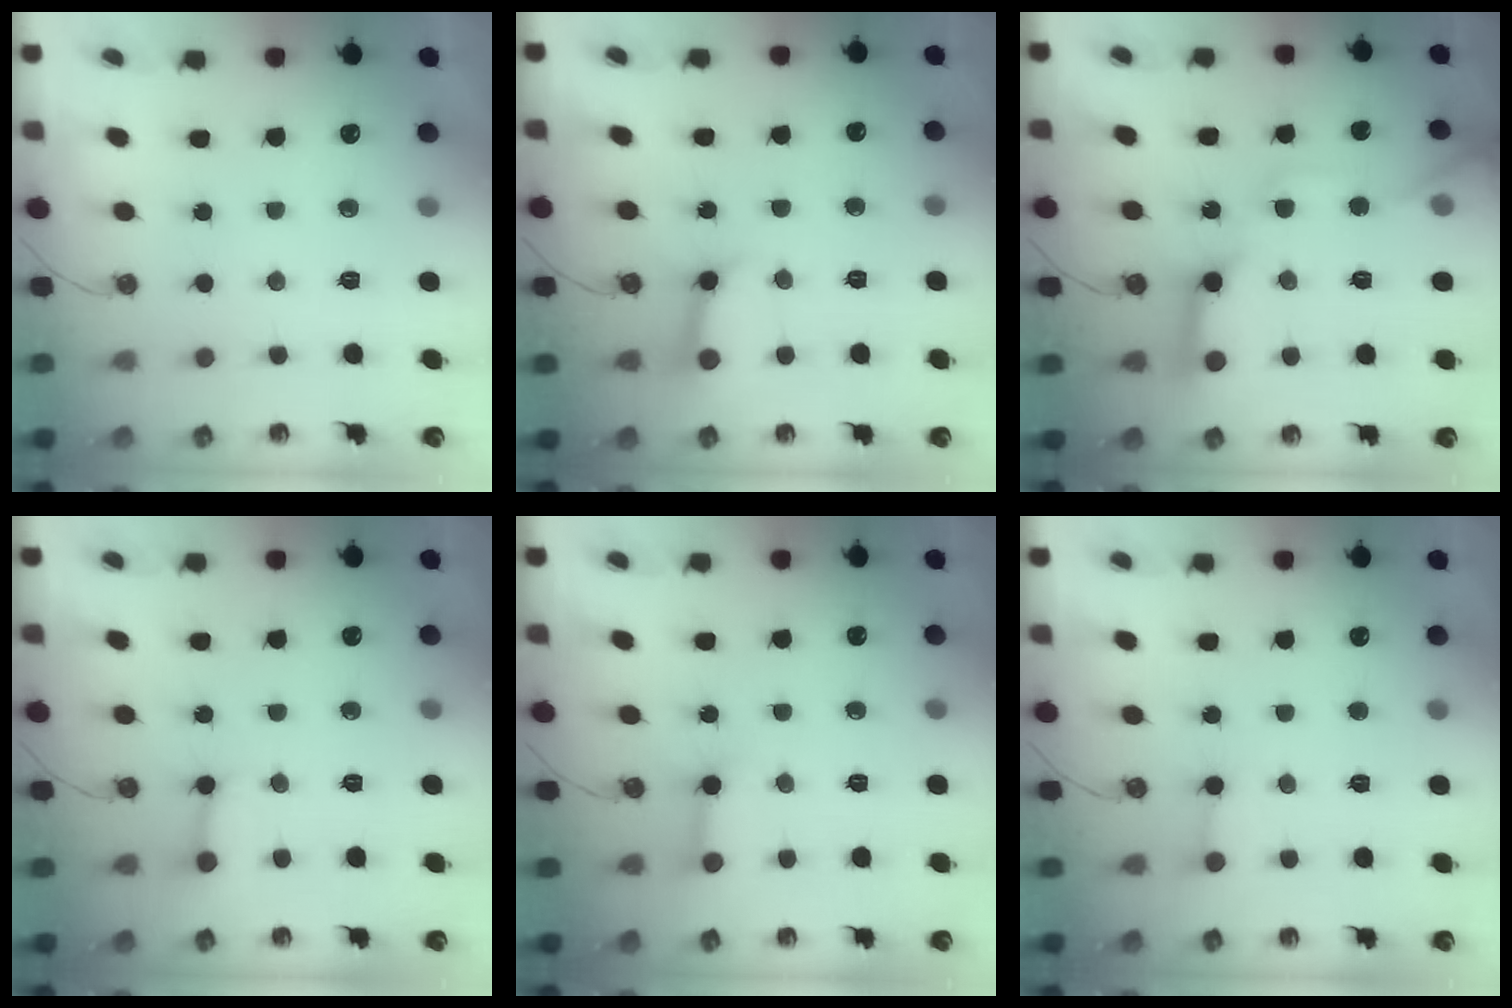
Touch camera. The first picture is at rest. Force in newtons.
{"total": 9.4, "press": 9.3, "slide": 1.0}
{"total": 17.2, "press": 17.1, "slide": 2.1}
{"total": 3.1, "press": 3.1, "slide": 0.5}
{"total": 4.8, "press": 4.8, "slide": 0.6}
{"total": 2.8, "press": 2.8, "slide": 0.4}